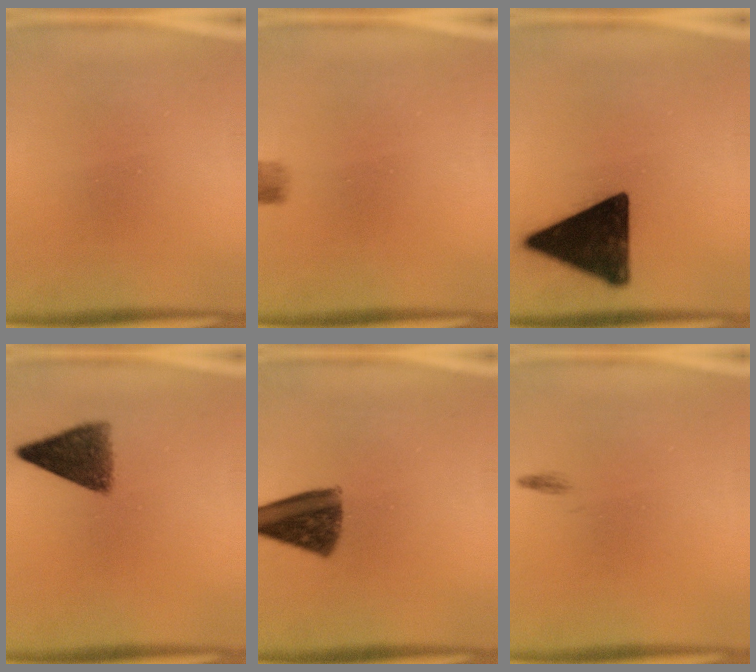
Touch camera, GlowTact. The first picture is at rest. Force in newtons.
{"total": 2.2}
{"total": 14.4}
{"total": 6.8}
{"total": 9.8}
{"total": 0.5}